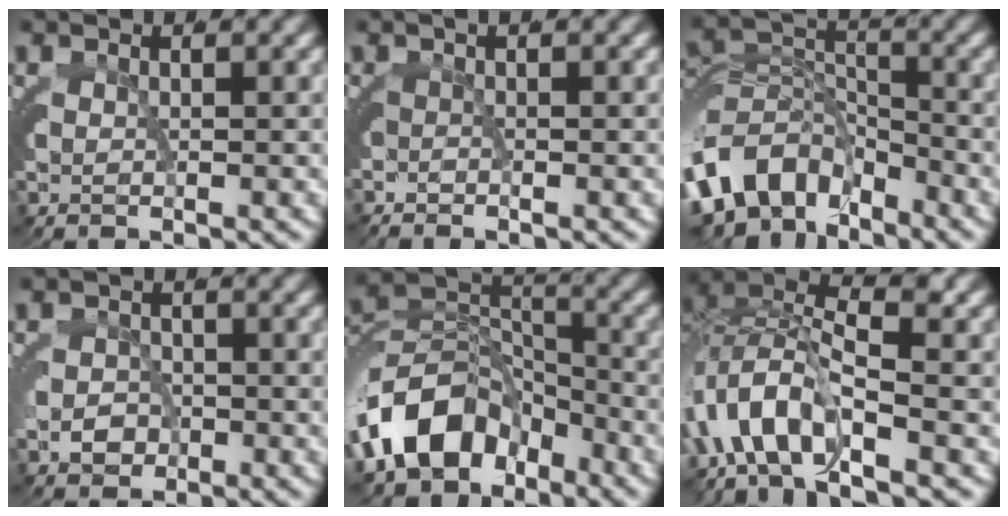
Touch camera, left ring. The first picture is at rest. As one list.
[{"total": 0.9, "force": [-0.9, 0.0, 0.1], "torque": [0.005, 0.006, -0.023]}, {"total": 10.5, "force": [-4.8, 7.6, 5.3], "torque": [-0.097, -0.038, -0.073]}, {"total": 1.5, "force": [-0.9, 1.2, 0.3], "torque": [0.012, 0.002, -0.018]}, {"total": 8.4, "force": [-4.0, 5.6, 4.9], "torque": [-0.075, -0.011, -0.065]}, {"total": 7.3, "force": [-1.5, 4.8, 5.4], "torque": [-0.141, -0.022, -0.019]}]